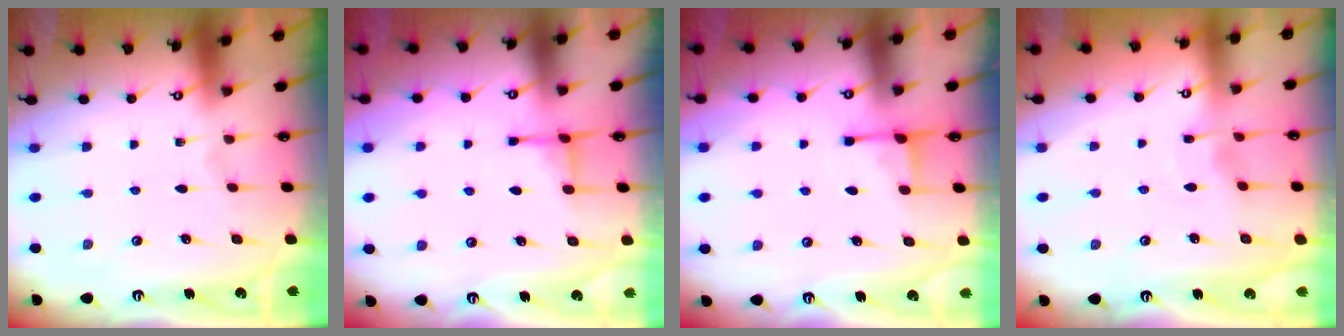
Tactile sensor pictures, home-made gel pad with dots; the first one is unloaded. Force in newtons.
{"total": 3.8, "press": 3.7, "slide": 0.9}
{"total": 3.6, "press": 3.5, "slide": 0.8}
{"total": 2.9, "press": 2.8, "slide": 0.4}